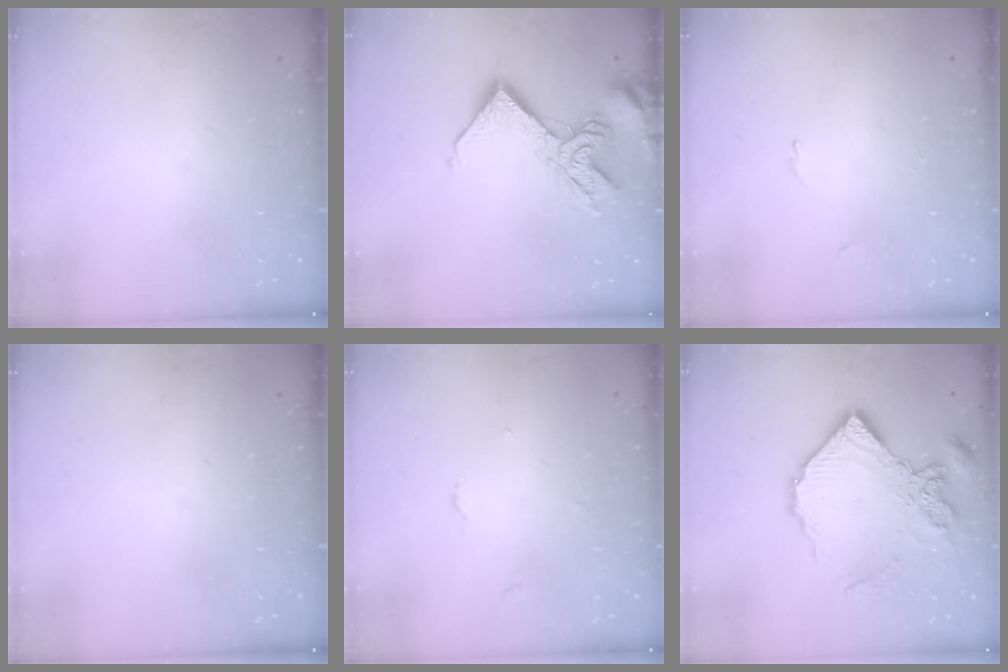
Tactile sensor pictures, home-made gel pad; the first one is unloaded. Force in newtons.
{"total": 14.0, "press": 13.9, "slide": 1.5}
{"total": 0.0}
{"total": 0.0}
{"total": 2.7, "press": 2.7, "slide": 0.3}
{"total": 17.0, "press": 16.9, "slide": 1.9}